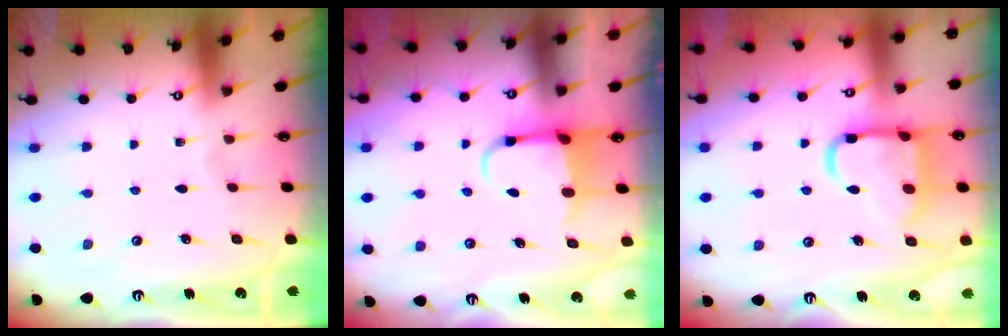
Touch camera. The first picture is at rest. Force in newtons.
{"total": 3.8, "press": 3.7, "slide": 1.0}
{"total": 15.0, "press": 14.9, "slide": 1.5}